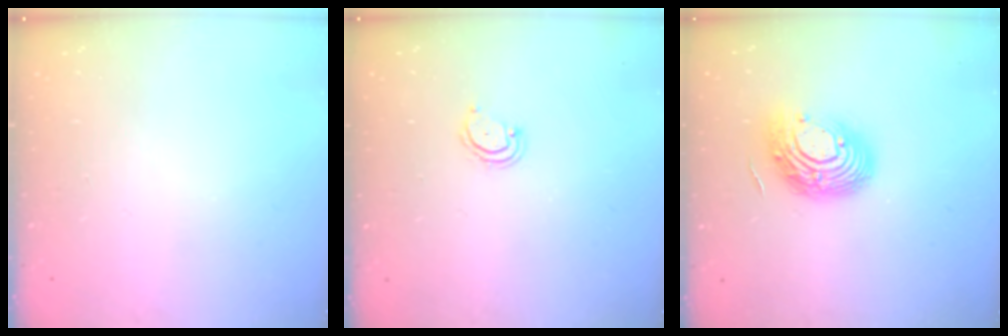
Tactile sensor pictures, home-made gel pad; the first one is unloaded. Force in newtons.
{"total": 3.5, "press": 3.5, "slide": 0.3}
{"total": 14.5, "press": 14.5, "slide": 1.0}